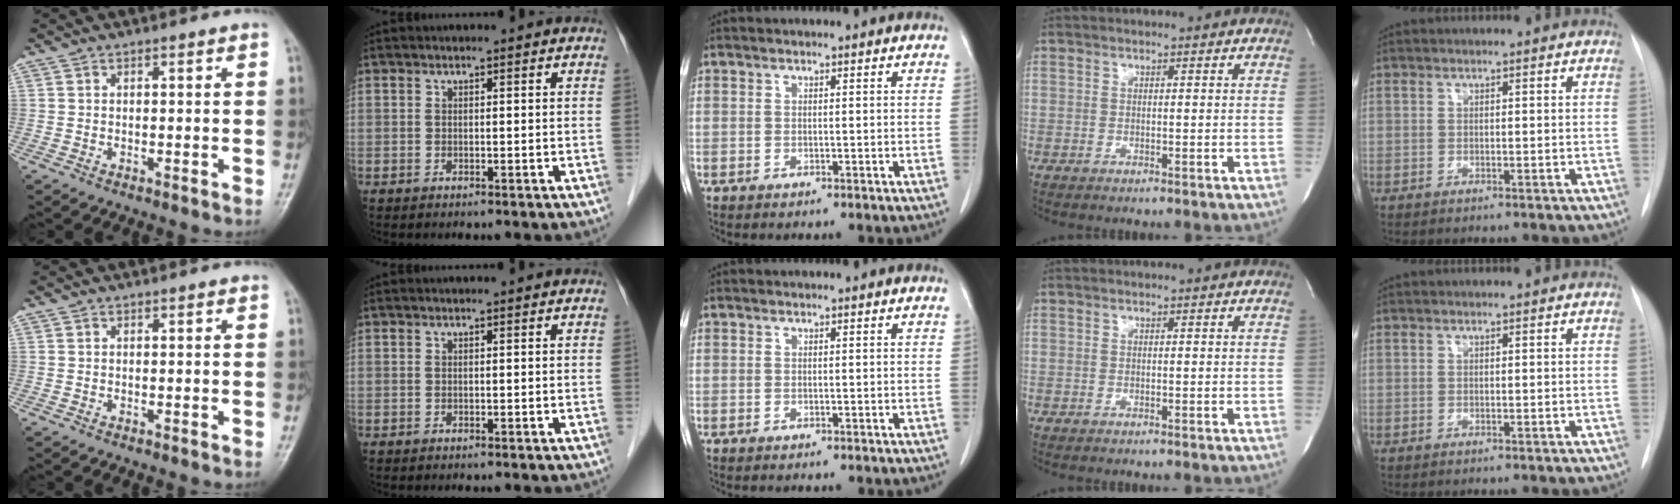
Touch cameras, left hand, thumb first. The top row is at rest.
{}